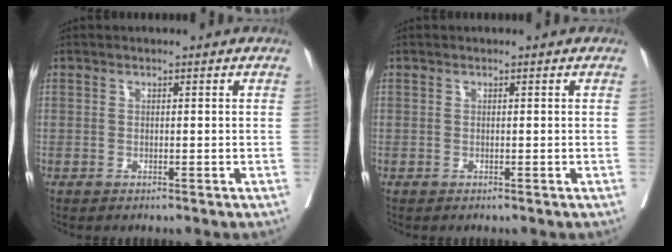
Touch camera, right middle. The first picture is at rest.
{"total": 0.0}